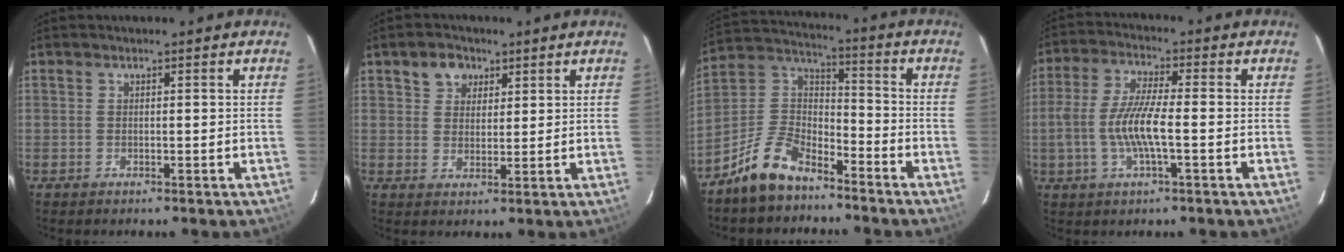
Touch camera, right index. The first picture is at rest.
{"total": 4.6, "force": [2.5, 3.5, 1.4], "torque": [-0.017, 0.013, 0.045]}
{"total": 11.6, "force": [-8.3, 5.3, 6.1], "torque": [-0.139, 0.032, -0.157]}
{"total": 9.4, "force": [-2.0, 1.8, 9.0], "torque": [-0.187, 0.000, -0.039]}